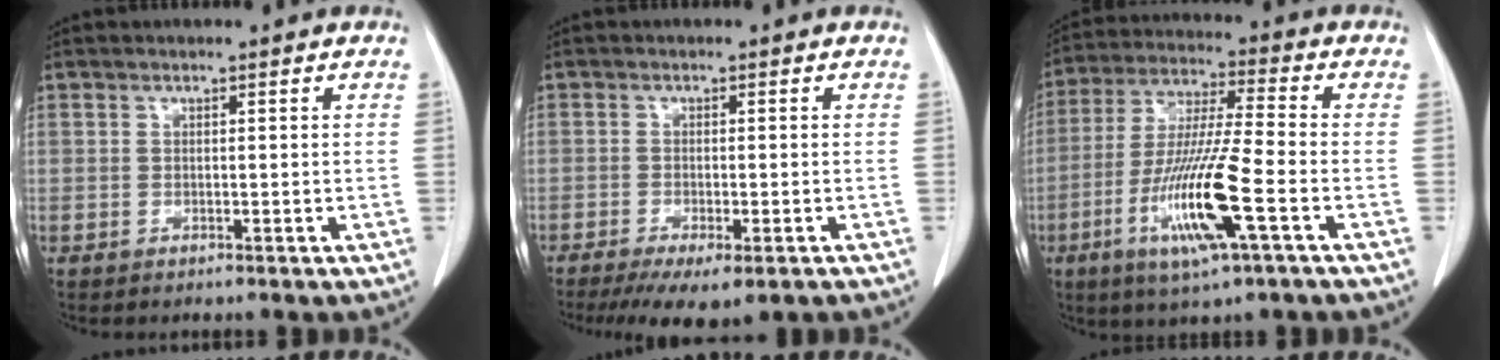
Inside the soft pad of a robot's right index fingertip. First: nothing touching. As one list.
[{"total": 9.4, "force": [-6.8, 2.1, 6.1], "torque": [-0.084, -0.018, -0.099]}, {"total": 14.8, "force": [-5.3, 0.4, 13.7], "torque": [-0.279, -0.020, -0.101]}]